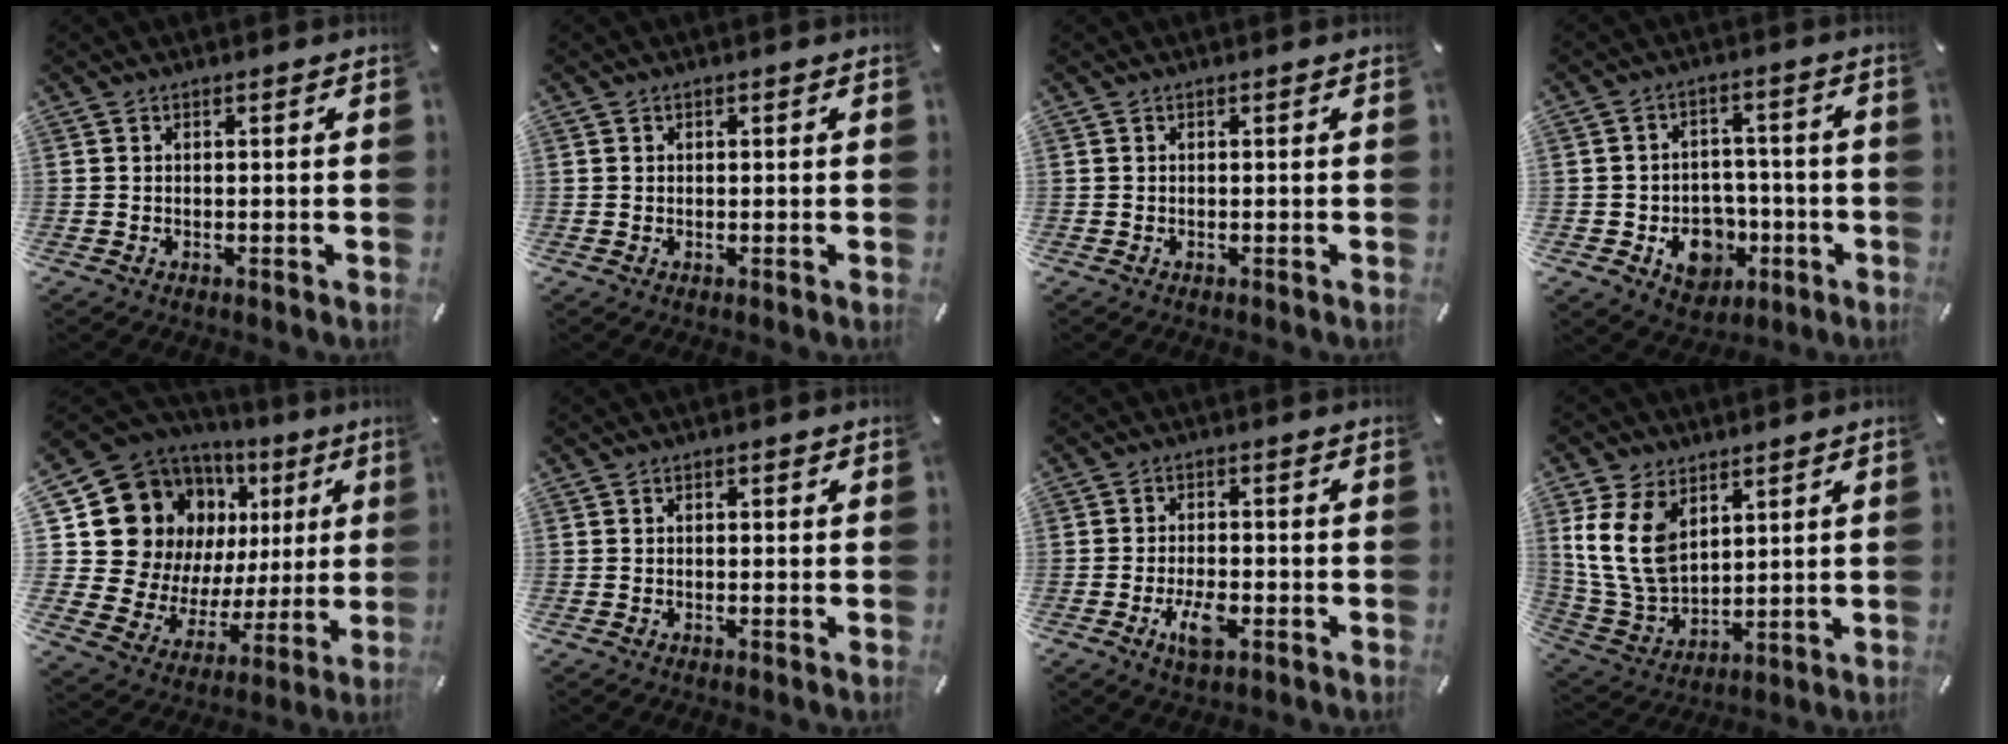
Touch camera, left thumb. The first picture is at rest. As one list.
[{"total": 0.6, "force": [0.1, 0.6, 0.1], "torque": [0.000, 0.005, 0.001]}, {"total": 0.0}, {"total": 9.6, "force": [-3.0, 8.4, 3.6], "torque": [-0.047, 0.019, -0.042]}, {"total": 19.6, "force": [8.6, 15.4, 8.5], "torque": [-0.153, -0.069, 0.182]}, {"total": 0.7, "force": [0.0, 0.6, 0.4], "torque": [-0.007, 0.005, -0.002]}, {"total": 5.9, "force": [-2.4, 2.8, 4.6], "torque": [-0.099, 0.004, -0.045]}, {"total": 13.7, "force": [5.5, 9.5, 8.2], "torque": [-0.217, -0.019, 0.103]}]